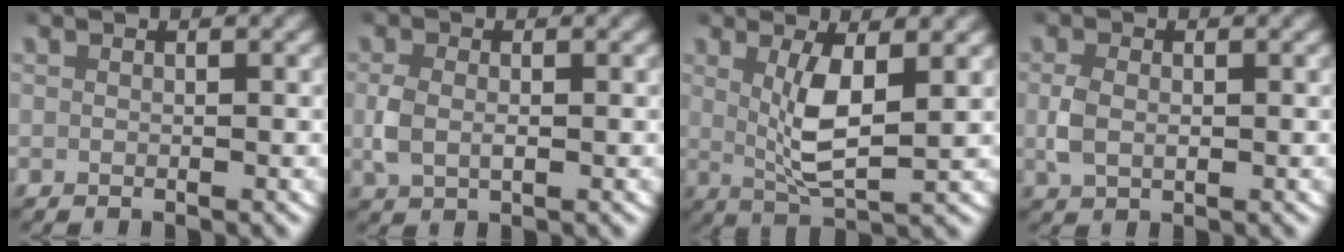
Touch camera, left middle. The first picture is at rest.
{"total": 2.3, "force": [-0.1, 1.5, 1.8], "torque": [-0.050, -0.006, 0.003]}
{"total": 4.7, "force": [0.9, 1.3, 4.4], "torque": [-0.089, -0.011, 0.023]}
{"total": 2.3, "force": [0.0, 1.6, 1.6], "torque": [-0.048, -0.004, 0.004]}